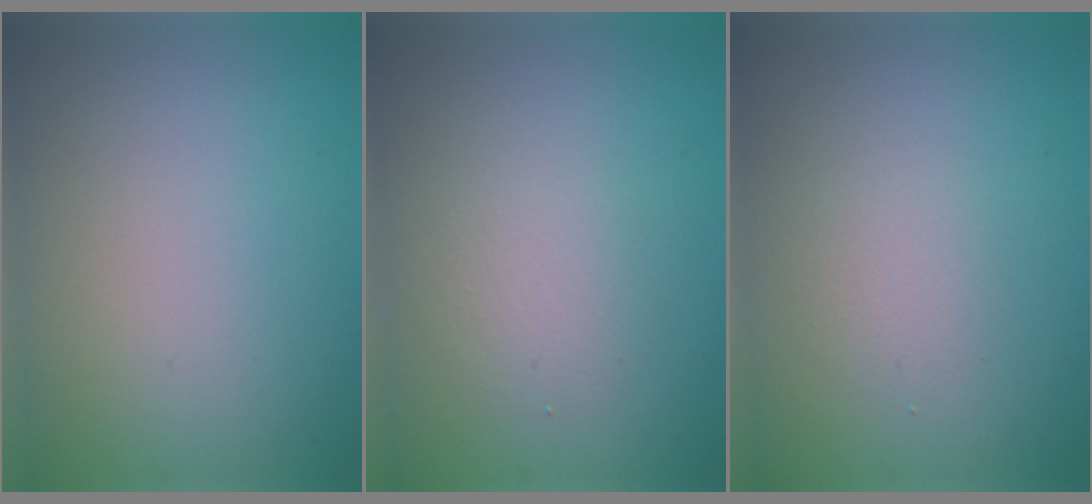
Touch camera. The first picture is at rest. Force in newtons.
{"total": 2.2, "press": 2.2, "slide": 0.1}
{"total": 1.4, "press": 1.4, "slide": 0.0}